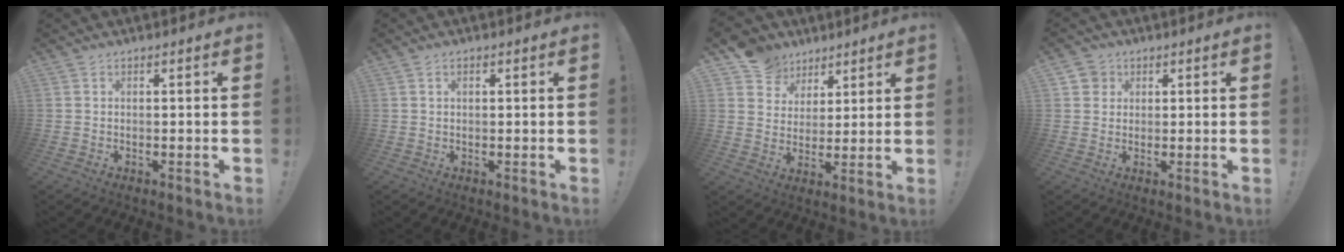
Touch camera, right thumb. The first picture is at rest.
{"total": 1.6, "force": [0.3, 1.1, 1.1], "torque": [-0.024, 0.006, 0.004]}
{"total": 10.3, "force": [6.4, 7.9, 1.7], "torque": [-0.035, -0.039, 0.129]}
{"total": 4.0, "force": [1.7, 3.5, 0.7], "torque": [-0.012, -0.001, 0.033]}